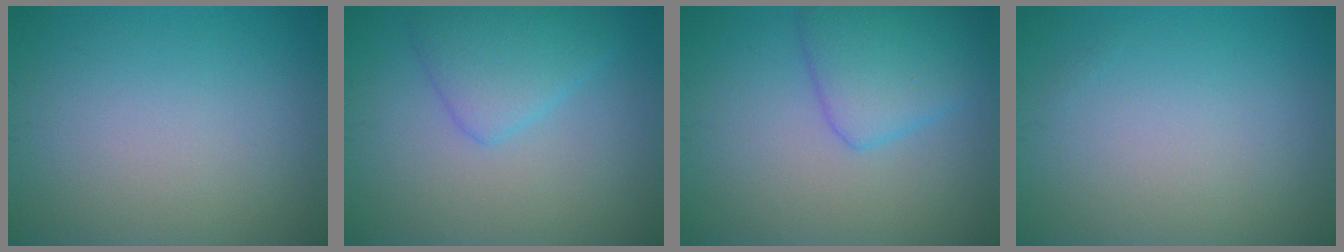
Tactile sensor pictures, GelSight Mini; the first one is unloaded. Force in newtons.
{"total": 3.4, "press": 3.4, "slide": 0.3}
{"total": 4.3, "press": 4.3, "slide": 0.3}
{"total": 0.0}